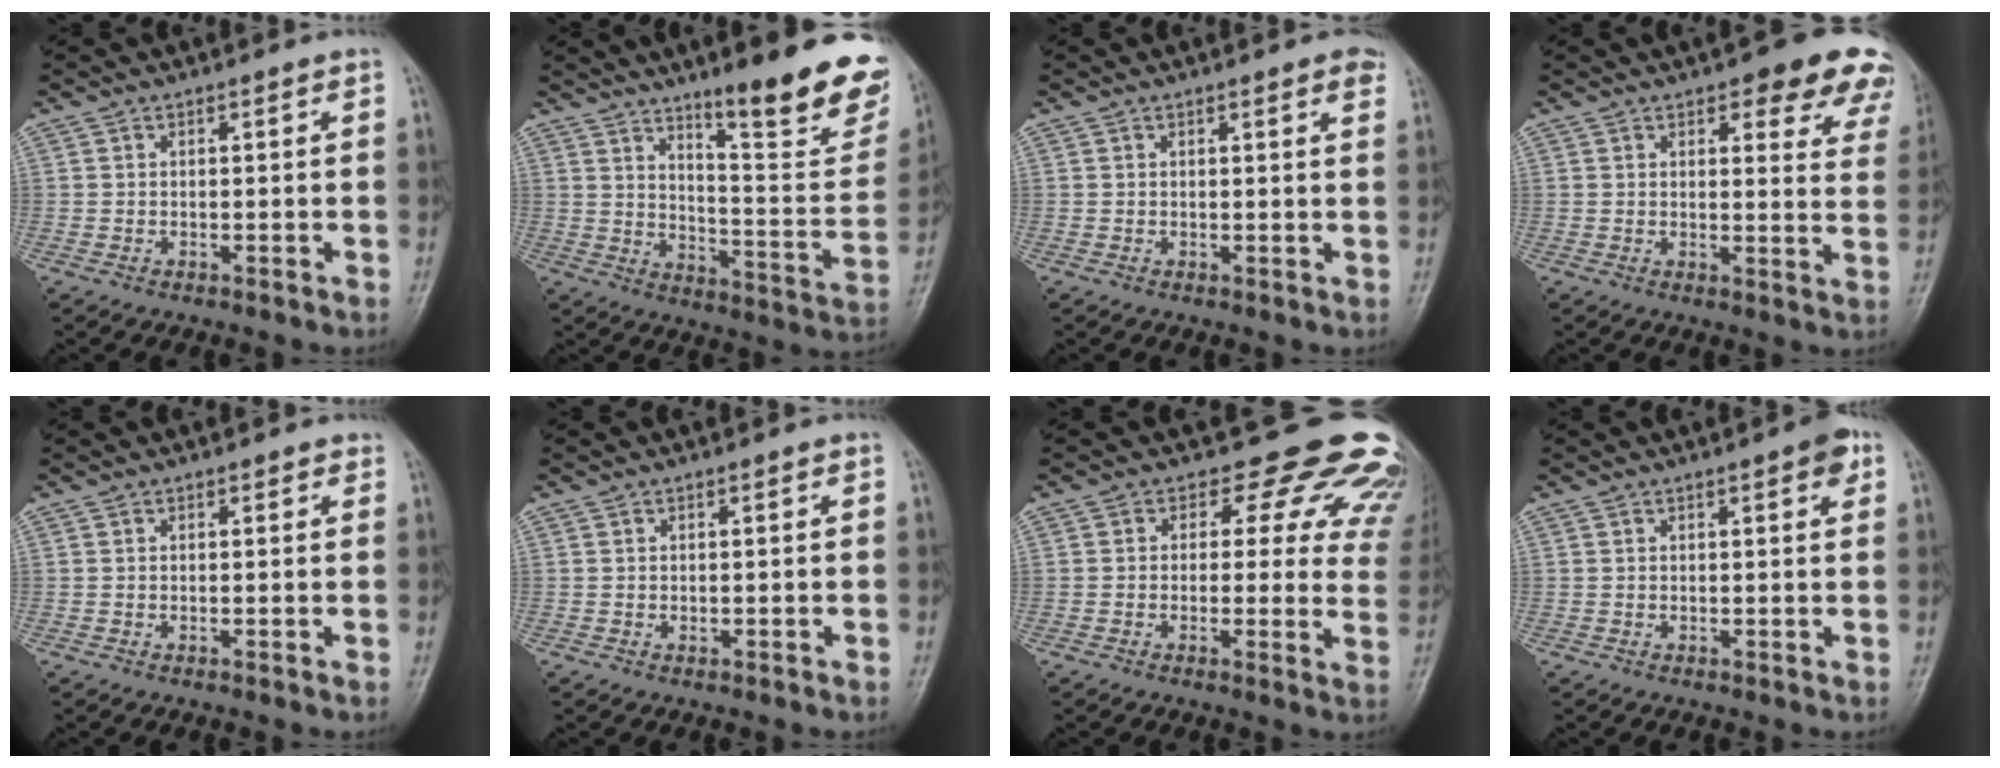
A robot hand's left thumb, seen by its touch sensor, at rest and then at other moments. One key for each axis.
{"total": 22.2, "fx": 14.6, "fy": 4.7, "fz": 16.0, "tx": -0.180, "ty": -0.095, "tz": 0.211}
{"total": 3.0, "fx": 1.9, "fy": 0.8, "fz": 2.3, "tx": -0.017, "ty": -0.002, "tz": 0.017}
{"total": 13.6, "fx": 9.2, "fy": 5.2, "fz": 8.5, "tx": -0.044, "ty": -0.036, "tz": 0.087}
{"total": 1.0, "fx": 0.6, "fy": 0.6, "fz": 0.6, "tx": 0.002, "ty": -0.002, "tz": 0.003}
{"total": 0.6, "fx": 0.1, "fy": 0.4, "fz": 0.4, "tx": -0.003, "ty": 0.000, "tz": 0.001}
{"total": 16.5, "fx": 12.7, "fy": 8.2, "fz": 6.7, "tx": -0.019, "ty": -0.066, "tz": 0.118}
{"total": 3.4, "fx": 1.7, "fy": 1.0, "fz": 2.8, "tx": -0.029, "ty": -0.002, "tz": 0.016}